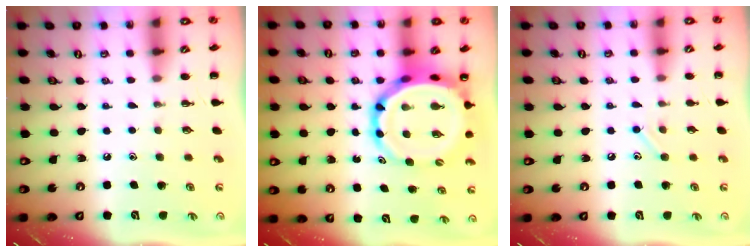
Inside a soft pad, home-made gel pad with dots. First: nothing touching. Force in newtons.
{"total": 11.7, "press": 11.2, "slide": 3.3}
{"total": 6.3, "press": 6.1, "slide": 1.7}